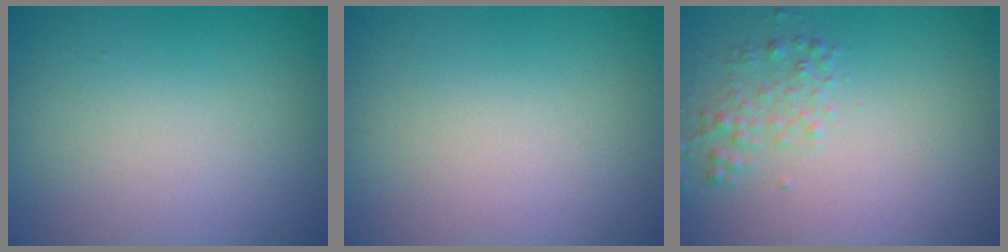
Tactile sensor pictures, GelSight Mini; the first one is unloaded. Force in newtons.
{"total": 0.0}
{"total": 1.6, "press": 1.6, "slide": 0.0}